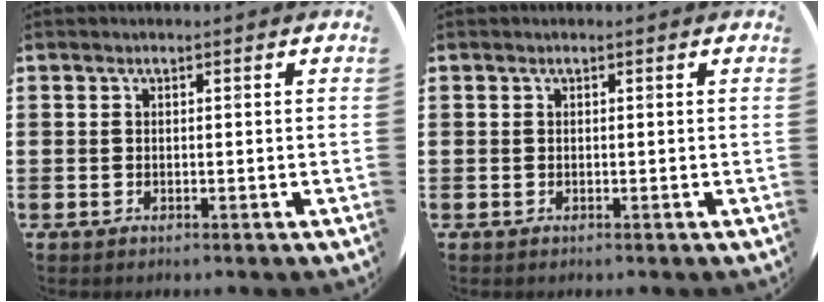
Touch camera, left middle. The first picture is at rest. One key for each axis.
{"total": 0.0}